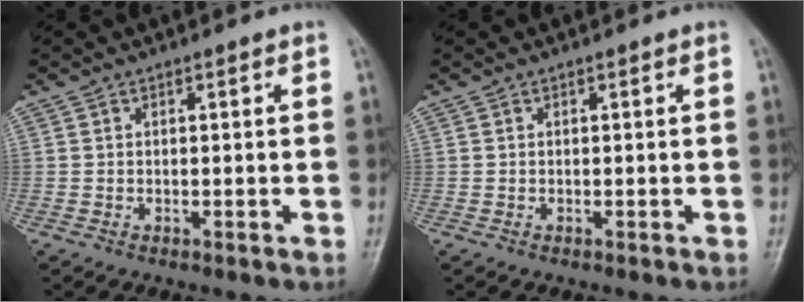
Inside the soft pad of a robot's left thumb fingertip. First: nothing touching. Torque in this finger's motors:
{"motor_torque": [-0.03, 0.03, -0.03, 0.02, 0.00]}